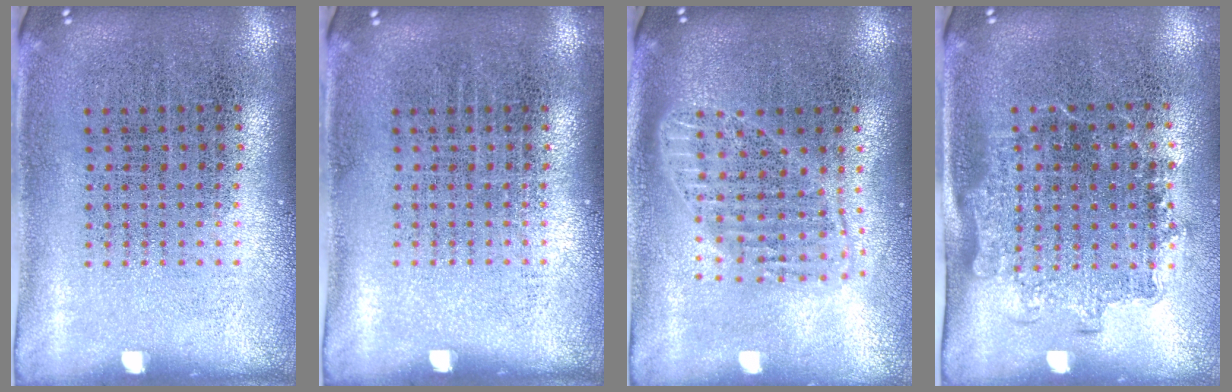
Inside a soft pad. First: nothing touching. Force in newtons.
{"total": 0.0}
{"total": 1.7, "press": 1.5, "slide": 0.9}
{"total": 1.4, "press": 1.2, "slide": 0.8}